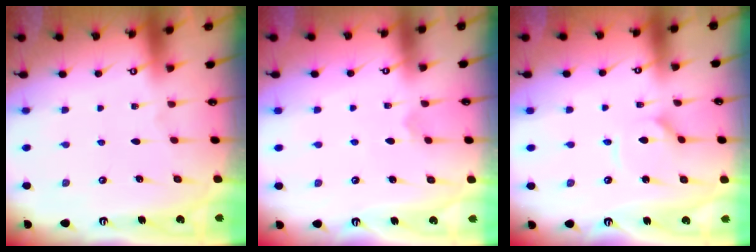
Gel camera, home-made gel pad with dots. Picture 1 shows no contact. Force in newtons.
{"total": 2.7, "press": 2.6, "slide": 0.7}
{"total": 2.2, "press": 2.2, "slide": 0.3}